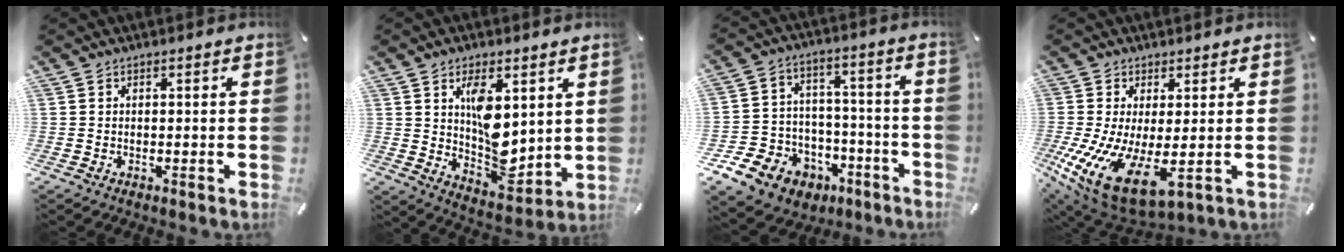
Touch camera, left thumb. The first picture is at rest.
{"total": 11.3, "force": [2.8, 6.8, 8.6], "torque": [-0.122, -0.019, 0.050]}
{"total": 11.7, "force": [-6.1, 9.5, 2.9], "torque": [-0.055, 0.041, -0.098]}
{"total": 14.1, "force": [-1.6, 6.8, 12.2], "torque": [-0.252, -0.018, -0.012]}